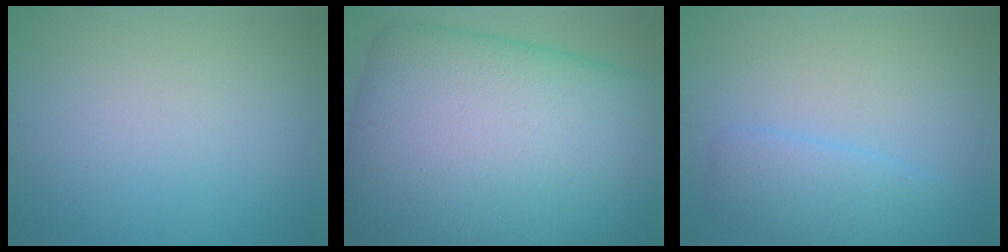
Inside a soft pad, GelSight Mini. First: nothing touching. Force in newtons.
{"total": 21.9, "press": 21.8, "slide": 0.9}
{"total": 3.1, "press": 3.1, "slide": 0.3}